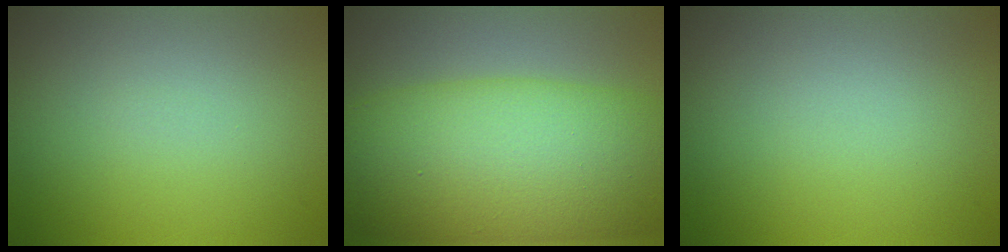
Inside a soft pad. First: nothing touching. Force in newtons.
{"total": 12.4, "press": 12.4, "slide": 0.2}
{"total": 0.0}